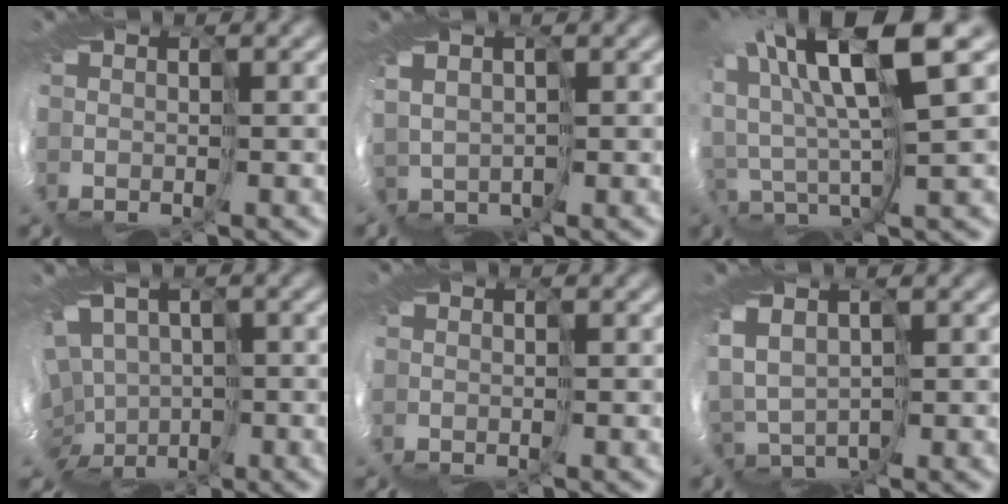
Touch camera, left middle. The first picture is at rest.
{"total": 1.8, "force": [1.6, 0.8, -0.2], "torque": [-0.003, 0.004, 0.027]}
{"total": 8.5, "force": [6.0, 0.3, 6.1], "torque": [-0.138, 0.017, 0.101]}
{"total": 8.3, "force": [-1.1, 7.2, 3.9], "torque": [-0.102, -0.025, -0.019]}
{"total": 0.0}
{"total": 3.0, "force": [1.8, 1.9, 1.5], "torque": [-0.053, -0.005, 0.041]}